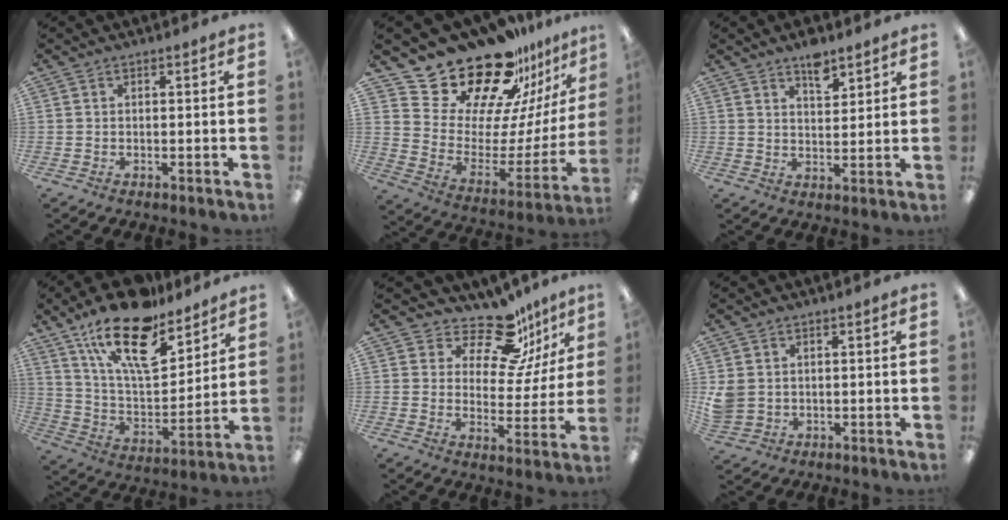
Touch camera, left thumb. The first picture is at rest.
{"total": 25.0, "force": [21.1, 9.7, 9.1], "torque": [-0.150, -0.159, 0.381]}
{"total": 6.3, "force": [4.8, 2.8, 3.0], "torque": [-0.030, -0.030, 0.080]}
{"total": 21.4, "force": [14.6, 8.8, 13.0], "torque": [-0.224, -0.083, 0.256]}
{"total": 15.2, "force": [11.8, 6.4, 7.1], "torque": [-0.123, -0.076, 0.208]}
{"total": 4.3, "force": [1.1, 3.9, 1.5], "torque": [-0.024, 0.004, 0.025]}